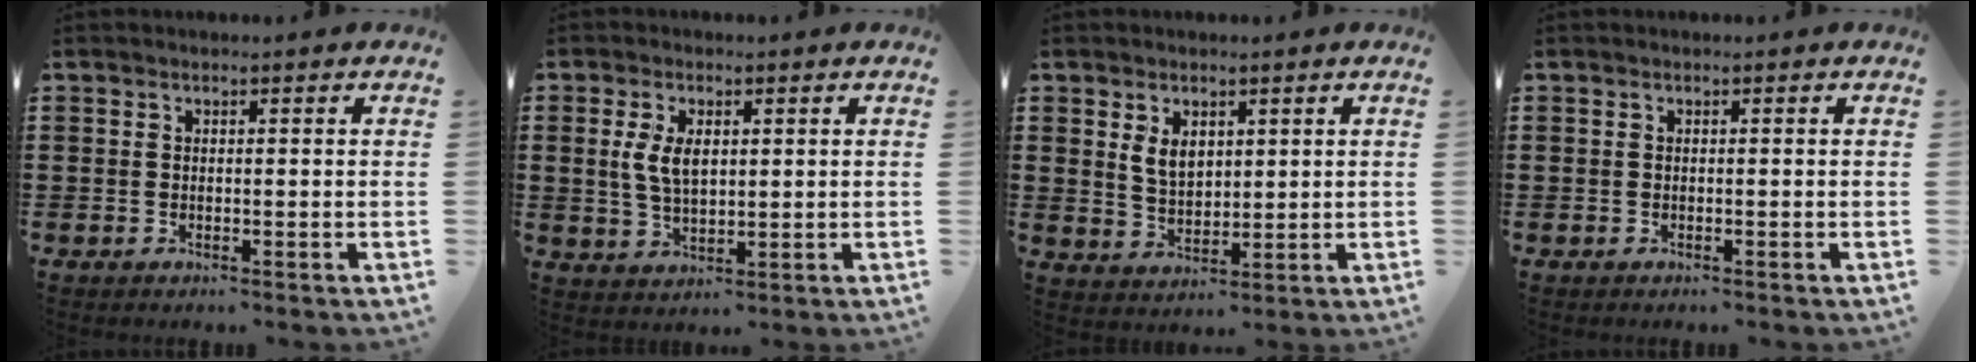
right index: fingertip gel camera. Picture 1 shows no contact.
{"total": 5.1, "force": [0.9, 2.8, 4.2], "torque": [-0.095, 0.007, 0.013]}
{"total": 4.1, "force": [1.8, 2.6, 2.5], "torque": [-0.050, 0.005, 0.031]}
{"total": 0.0}